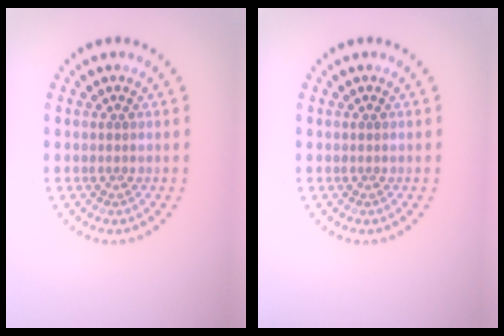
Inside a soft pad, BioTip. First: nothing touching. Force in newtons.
{"total": 0.0}